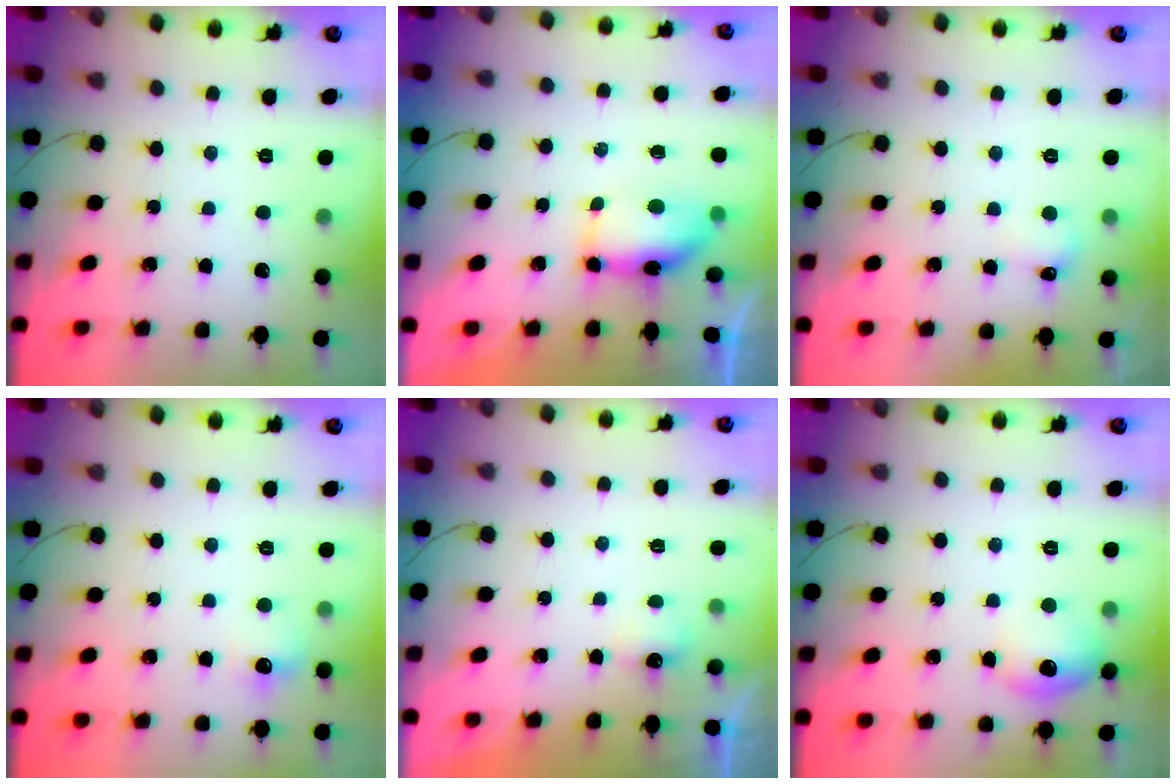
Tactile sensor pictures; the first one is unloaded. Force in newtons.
{"total": 6.8, "press": 6.8, "slide": 0.8}
{"total": 7.2, "press": 4.2, "slide": 5.8}
{"total": 6.0, "press": 5.9, "slide": 1.1}
{"total": 2.4, "press": 2.3, "slide": 0.6}
{"total": 10.0, "press": 9.8, "slide": 2.1}